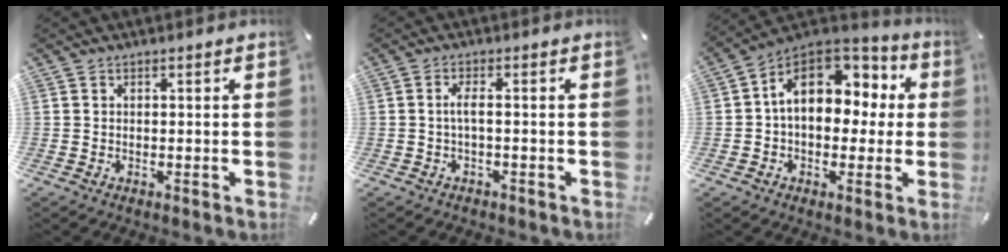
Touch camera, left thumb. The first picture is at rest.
{"total": 2.7, "force": [-0.5, 0.6, 2.6], "torque": [-0.055, 0.001, -0.012]}
{"total": 14.7, "force": [3.1, 10.6, 9.7], "torque": [-0.147, -0.007, 0.059]}